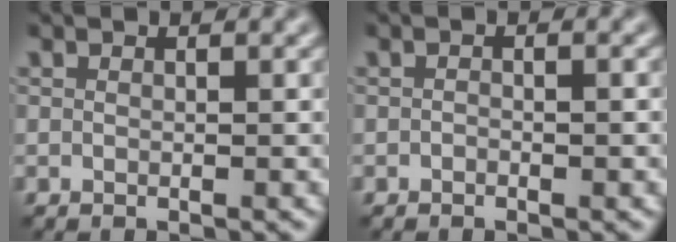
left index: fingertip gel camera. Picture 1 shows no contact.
{"total": 0.7, "force": [-0.4, 0.3, 0.6], "torque": [-0.011, 0.002, -0.004]}